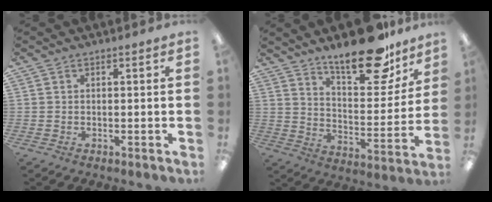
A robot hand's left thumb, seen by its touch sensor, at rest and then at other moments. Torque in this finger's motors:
{"motor_torque": [0.24, 0.36, 1.47, -1.29, 0.19]}